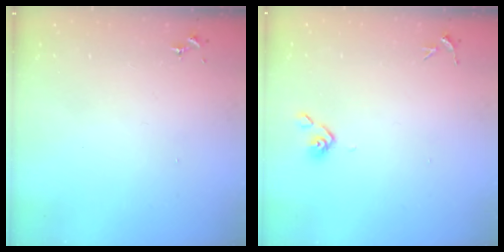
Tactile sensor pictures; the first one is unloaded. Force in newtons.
{"total": 4.3, "press": 4.1, "slide": 1.3}